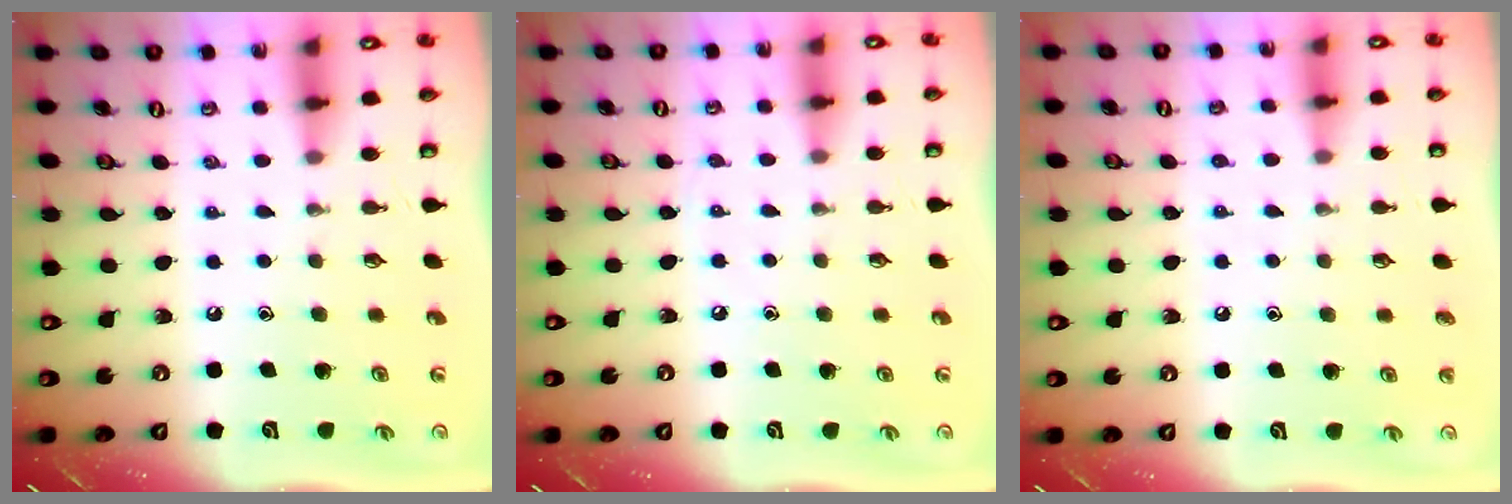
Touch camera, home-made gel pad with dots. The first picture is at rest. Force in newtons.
{"total": 3.0, "press": 3.0, "slide": 0.4}
{"total": 4.3, "press": 4.3, "slide": 0.5}